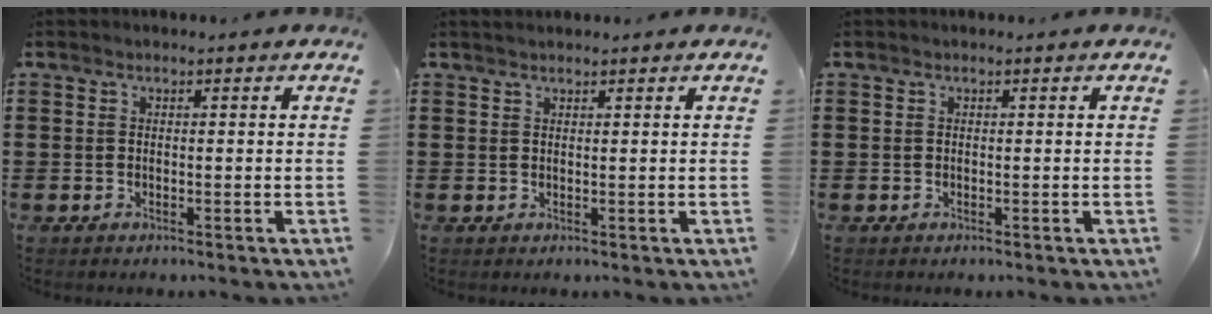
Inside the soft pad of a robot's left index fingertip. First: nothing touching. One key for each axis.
{"total": 0.7, "fx": 0.7, "fy": 0.0, "fz": 0.1, "tx": -0.003, "ty": -0.001, "tz": 0.015}
{"total": 0.0}